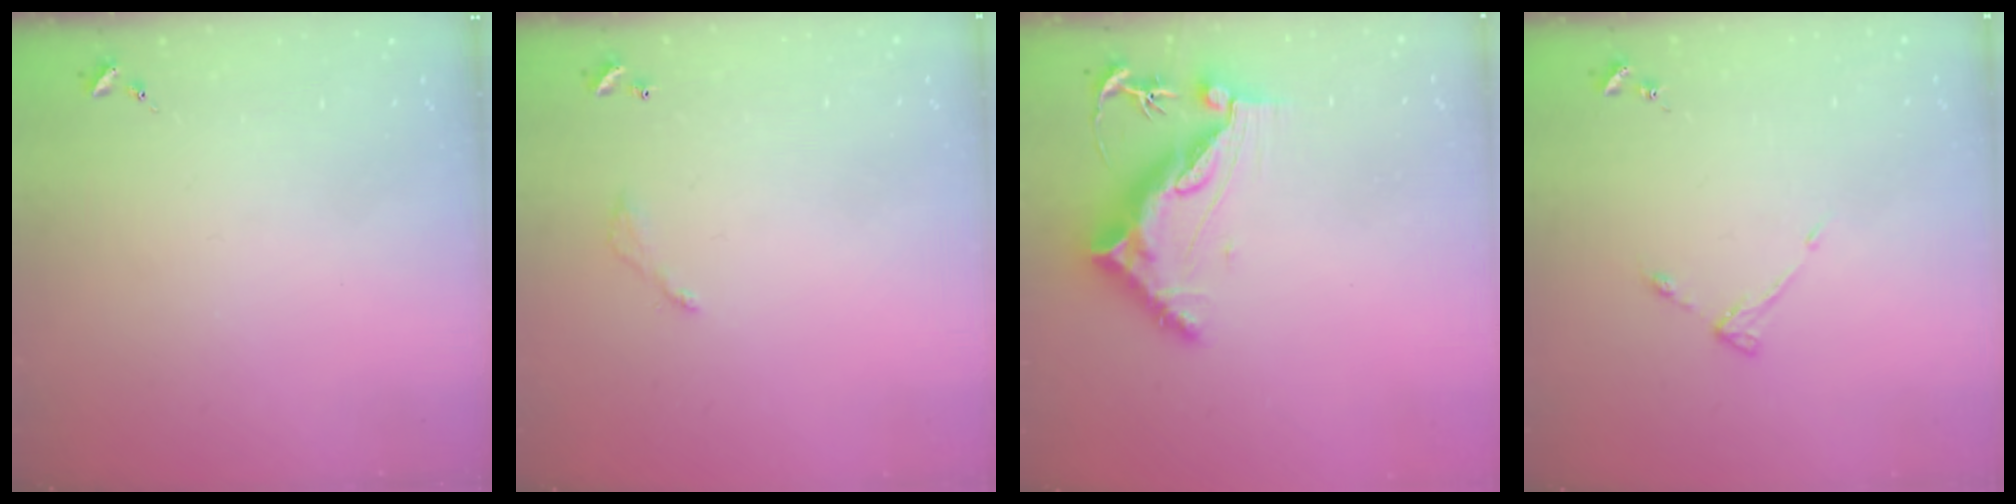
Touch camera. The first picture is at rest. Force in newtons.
{"total": 3.8, "press": 3.8, "slide": 0.2}
{"total": 9.9, "press": 9.8, "slide": 1.1}
{"total": 3.9, "press": 3.9, "slide": 0.6}